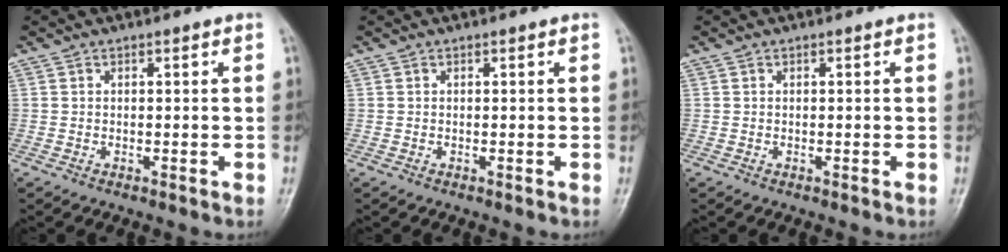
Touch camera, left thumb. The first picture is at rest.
{"total": 0.0}
{"total": 0.0}